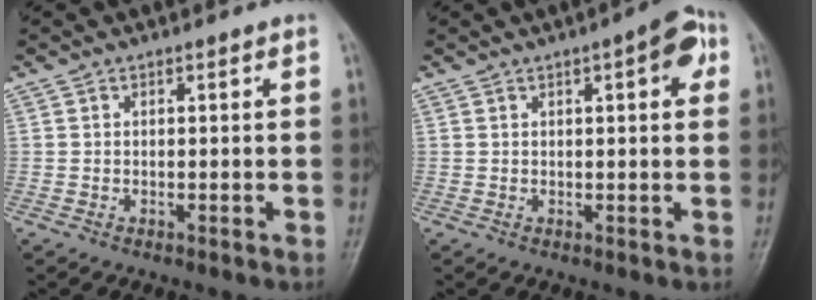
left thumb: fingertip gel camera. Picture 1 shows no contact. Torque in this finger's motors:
{"motor_torque": [0.10, 0.19, 0.15, 0.35, 0.12]}